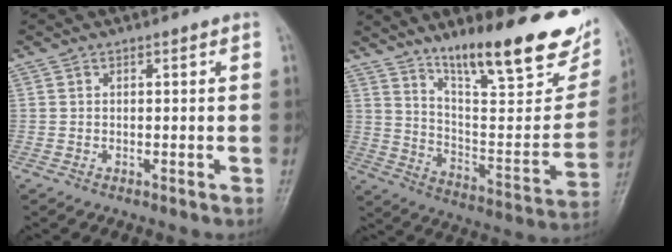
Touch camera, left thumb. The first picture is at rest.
{"total": 26.4, "force": [17.1, 7.1, 18.9], "torque": [-0.236, -0.071, 0.270]}